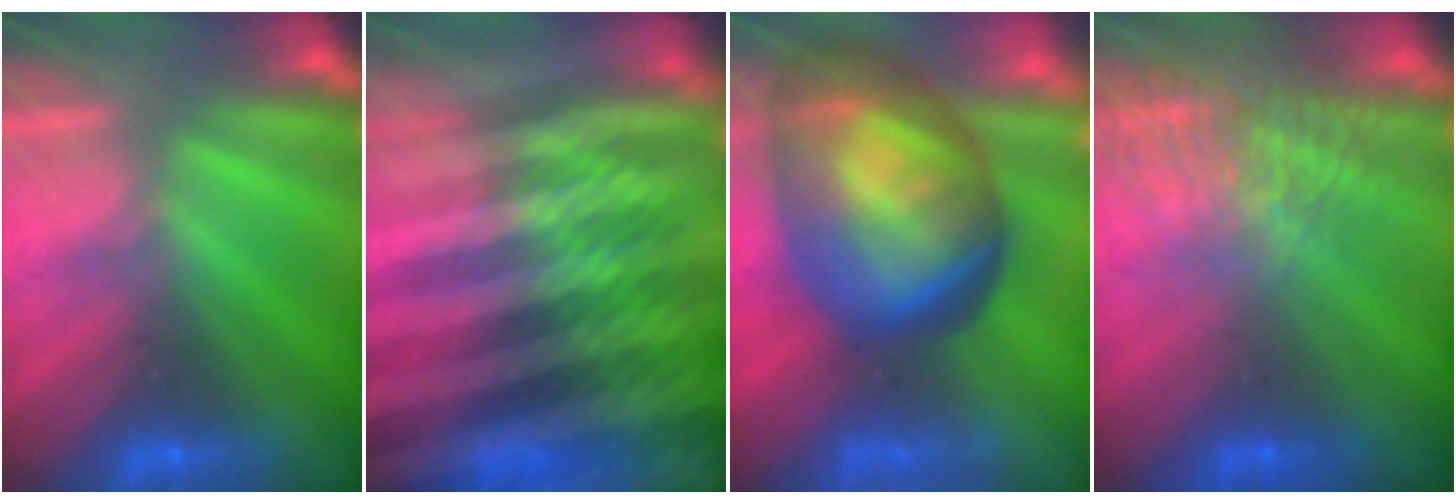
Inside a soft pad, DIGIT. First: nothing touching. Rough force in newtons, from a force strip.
{"total": 6.9}
{"total": 9.3}
{"total": 5.8}